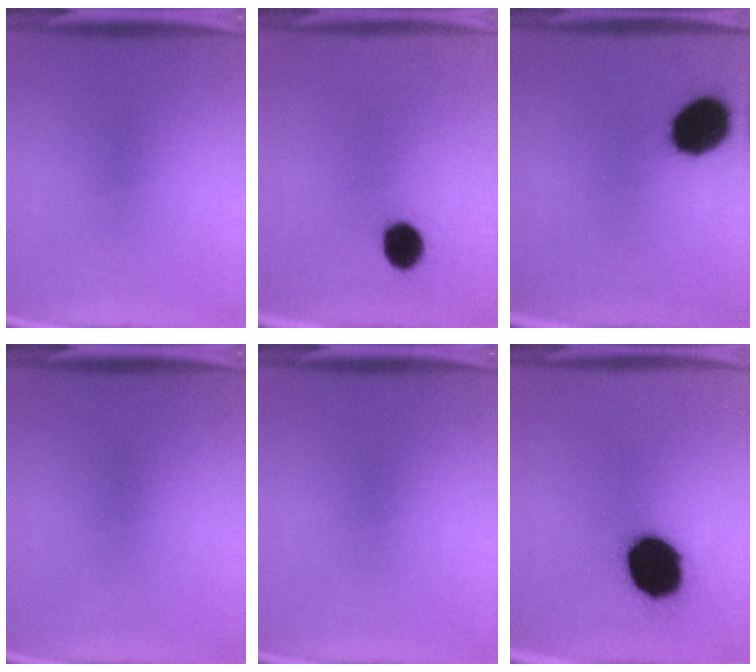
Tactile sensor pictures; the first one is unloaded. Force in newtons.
{"total": 6.2}
{"total": 14.7}
{"total": 0.0}
{"total": 0.0}
{"total": 19.6}